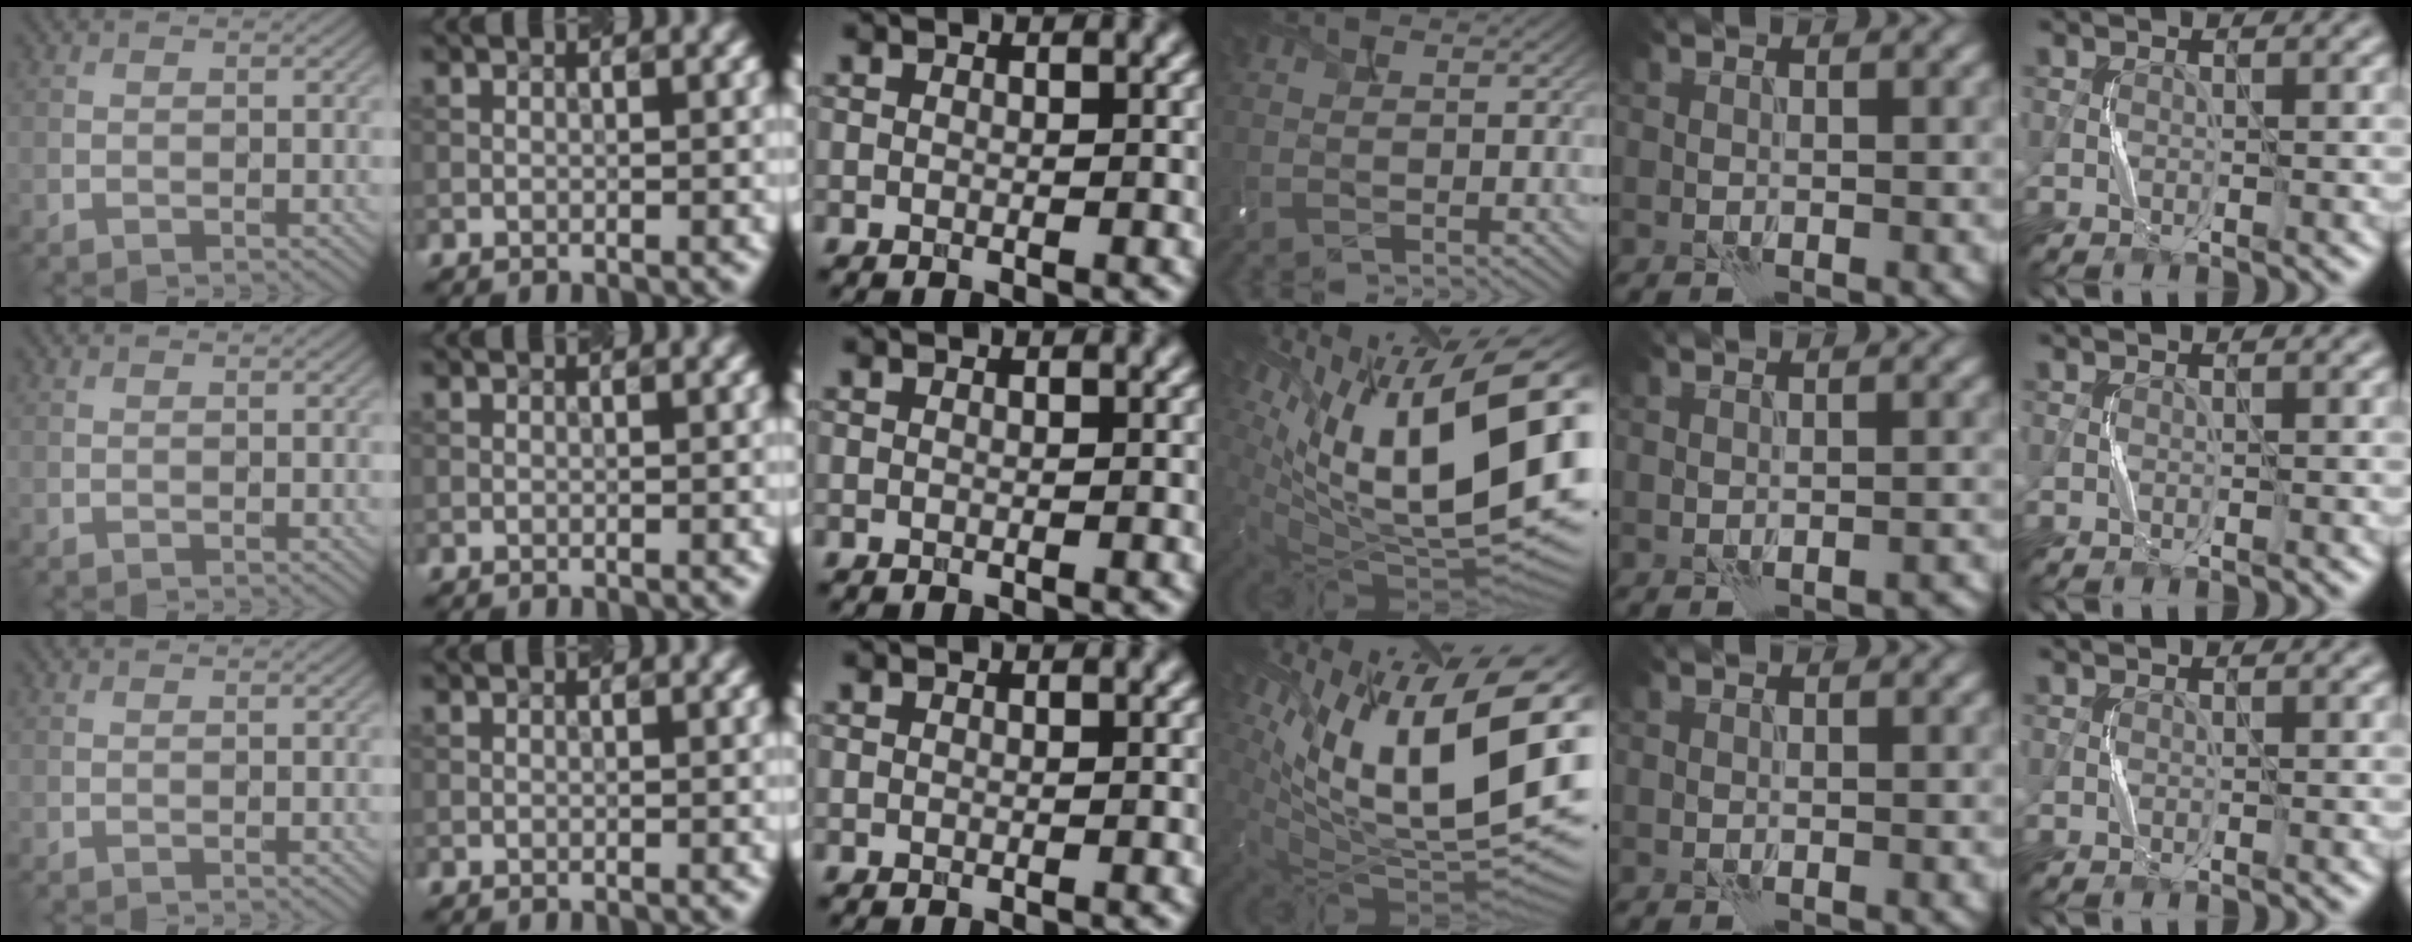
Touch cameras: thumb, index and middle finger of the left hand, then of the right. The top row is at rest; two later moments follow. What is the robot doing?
{"motion": "shake", "object": "tambourine"}